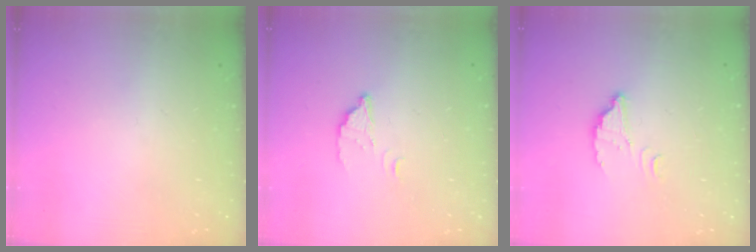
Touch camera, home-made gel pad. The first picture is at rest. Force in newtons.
{"total": 2.8, "press": 2.7, "slide": 0.2}
{"total": 2.6, "press": 2.6, "slide": 0.2}